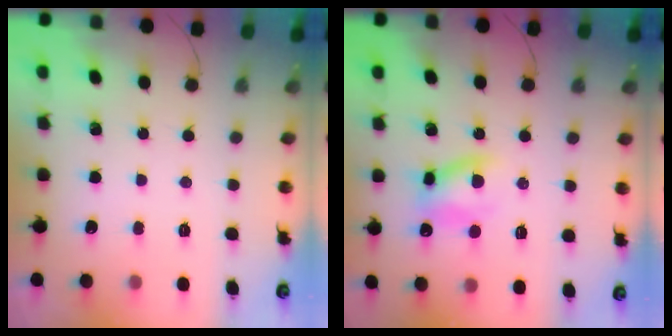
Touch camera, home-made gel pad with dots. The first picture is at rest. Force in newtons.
{"total": 8.9, "press": 8.7, "slide": 2.1}